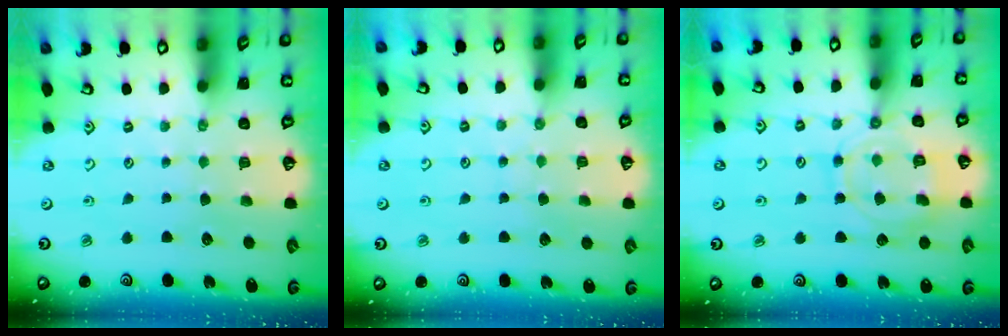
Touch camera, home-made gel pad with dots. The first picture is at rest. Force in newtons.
{"total": 4.4, "press": 4.4, "slide": 0.4}
{"total": 11.2, "press": 11.1, "slide": 1.1}